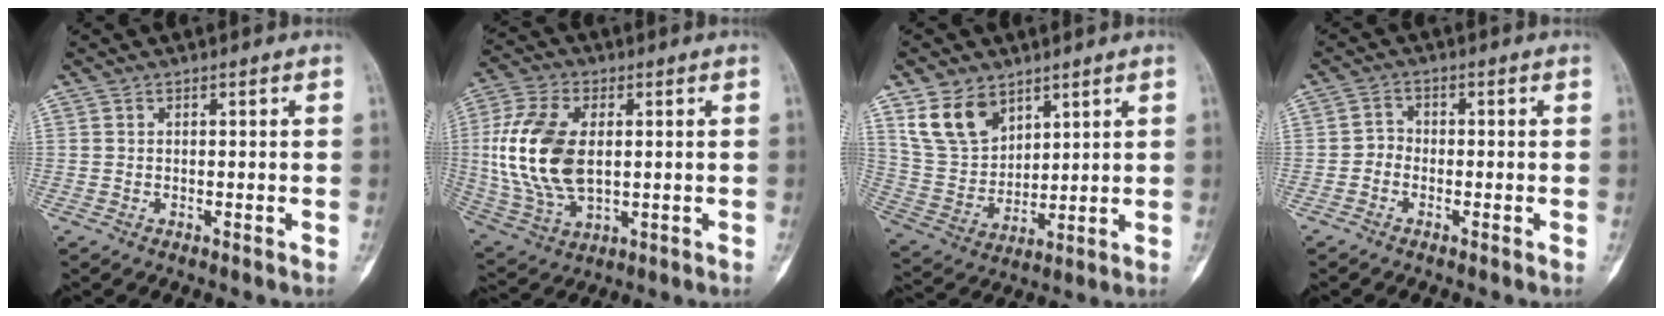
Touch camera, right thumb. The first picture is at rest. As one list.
[{"total": 16.9, "force": [1.3, 10.0, 13.6], "torque": [-0.280, -0.006, 0.032]}, {"total": 11.4, "force": [6.9, 7.4, 5.3], "torque": [-0.083, -0.031, 0.149]}, {"total": 2.1, "force": [-1.1, 1.7, 0.7], "torque": [0.004, 0.008, -0.031]}]